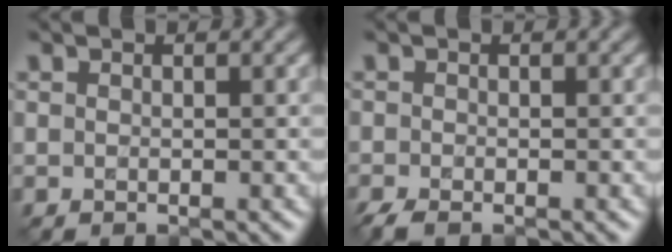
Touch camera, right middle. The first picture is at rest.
{"total": 1.9, "force": [-1.5, 0.6, 1.0], "torque": [-0.025, -0.010, -0.030]}